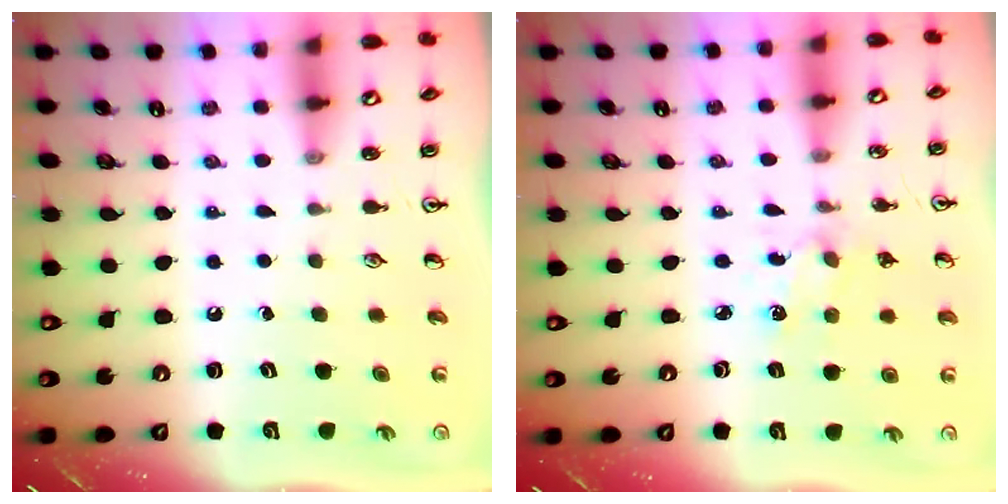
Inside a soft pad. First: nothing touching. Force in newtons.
{"total": 2.2, "press": 2.1, "slide": 0.5}